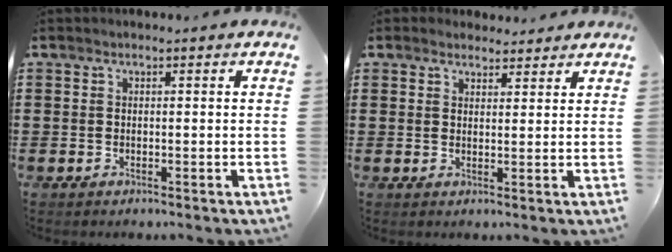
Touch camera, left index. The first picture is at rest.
{"total": 2.6, "force": [2.4, 0.9, 0.2], "torque": [-0.001, -0.002, 0.046]}